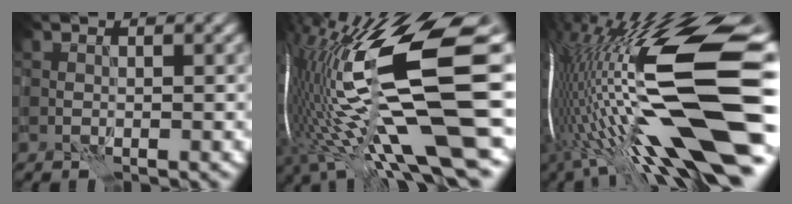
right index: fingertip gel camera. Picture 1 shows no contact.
{"total": 19.7, "force": [0.5, 5.1, 19.0], "torque": [-0.365, 0.000, 0.015]}
{"total": 19.9, "force": [-0.2, 4.6, 19.3], "torque": [-0.342, -0.020, -0.006]}